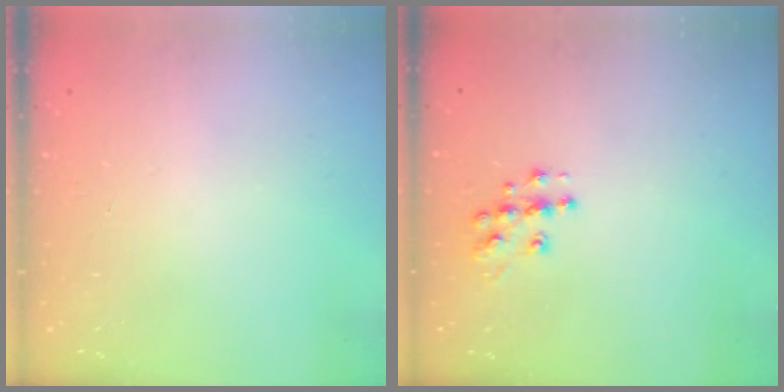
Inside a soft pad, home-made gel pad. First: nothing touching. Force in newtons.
{"total": 9.5, "press": 9.5, "slide": 0.6}